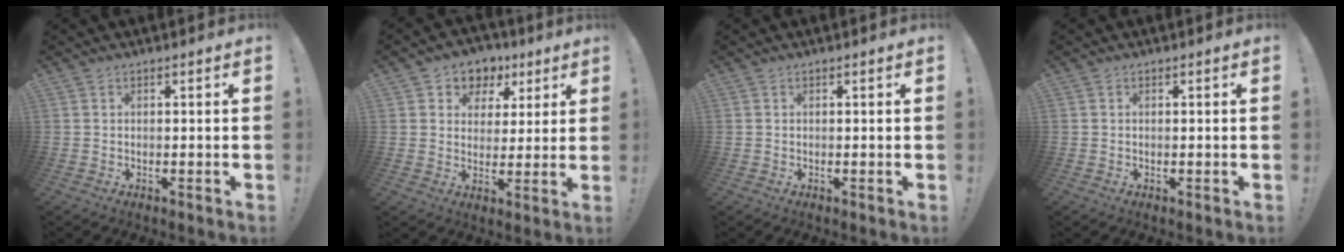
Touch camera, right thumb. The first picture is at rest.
{"total": 7.0, "force": [3.0, 6.2, 1.3], "torque": [-0.010, -0.022, 0.061]}
{"total": 0.0}
{"total": 0.0}